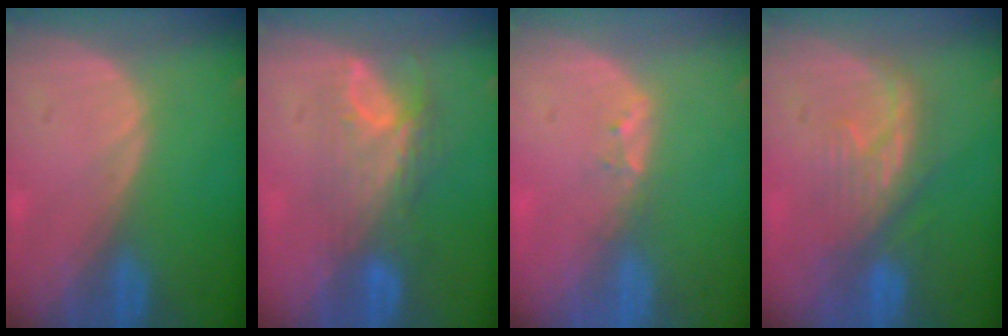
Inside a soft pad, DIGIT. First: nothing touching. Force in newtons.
{"total": 7.8, "press": 6.7, "slide": 4.1}
{"total": 1.7, "press": 1.5, "slide": 0.9}
{"total": 6.1, "press": 6.0, "slide": 1.1}